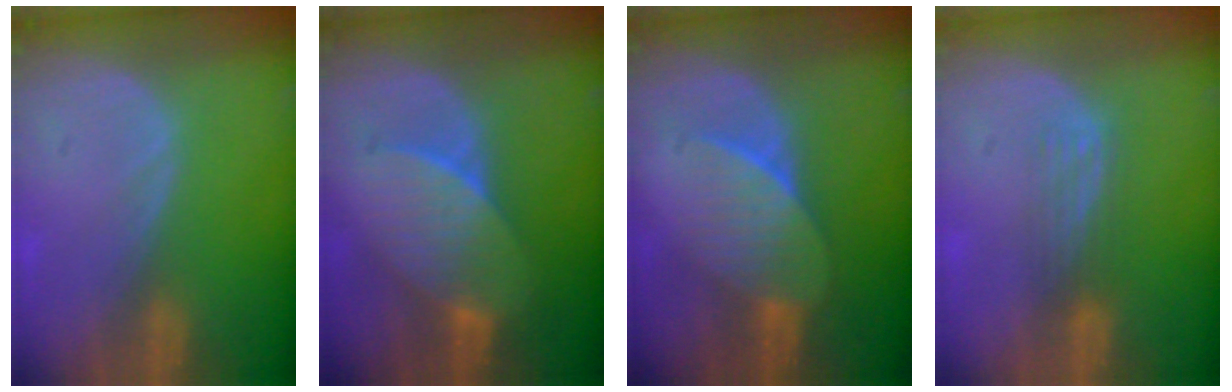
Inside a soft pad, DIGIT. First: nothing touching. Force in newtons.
{"total": 7.2, "press": 7.1, "slide": 1.5}
{"total": 7.2, "press": 6.7, "slide": 2.5}
{"total": 2.9, "press": 2.7, "slide": 1.2}